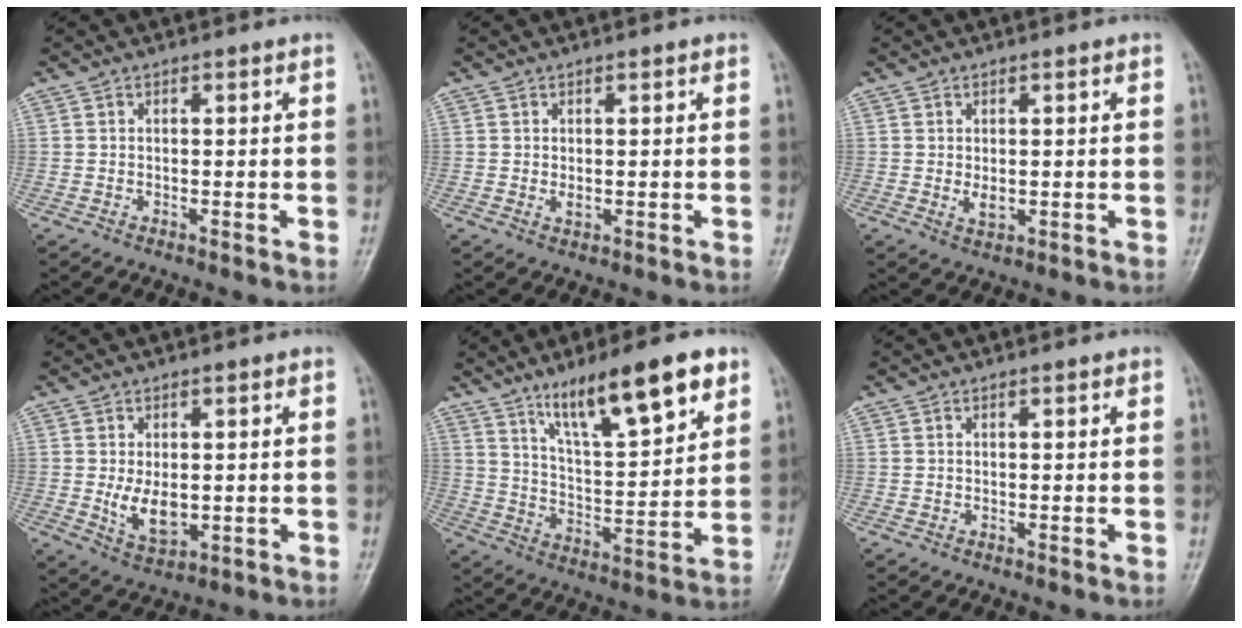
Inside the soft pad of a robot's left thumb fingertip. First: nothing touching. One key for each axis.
{"total": 1.3, "fx": -0.1, "fy": 0.8, "fz": 1.0, "tx": -0.010, "ty": -0.003, "tz": 0.002}
{"total": 2.3, "fx": -0.1, "fy": 1.4, "fz": 1.8, "tx": -0.024, "ty": -0.007, "tz": 0.005}
{"total": 6.3, "fx": -0.4, "fy": 3.9, "fz": 5.0, "tx": -0.072, "ty": -0.015, "tz": 0.007}
{"total": 16.8, "fx": 10.2, "fy": 4.4, "fz": 12.6, "tx": -0.181, "ty": -0.045, "tz": 0.176}
{"total": 0.0}